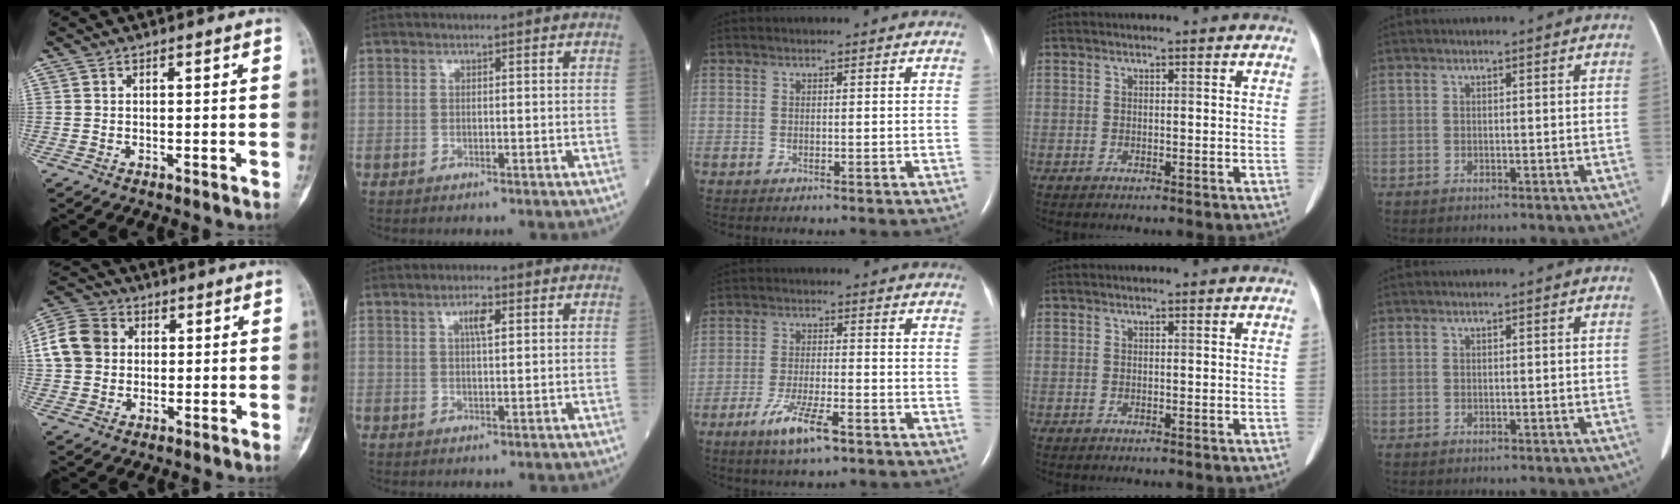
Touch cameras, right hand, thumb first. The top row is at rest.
{"thumb": {"total": 9.9, "force": [1.4, 8.4, 5.0], "torque": [-0.084, 0.016, 0.015]}, "index": {"total": 2.9, "force": [1.2, 0.6, 2.6], "torque": [-0.051, 0.002, 0.022]}, "middle": {"total": 7.3, "force": [-4.4, 1.1, 5.7], "torque": [-0.119, -0.013, -0.075]}}